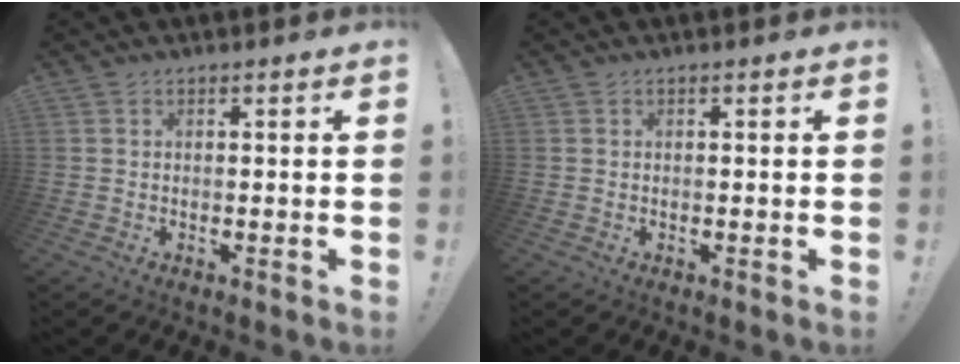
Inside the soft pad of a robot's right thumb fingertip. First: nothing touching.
{"total": 0.0}